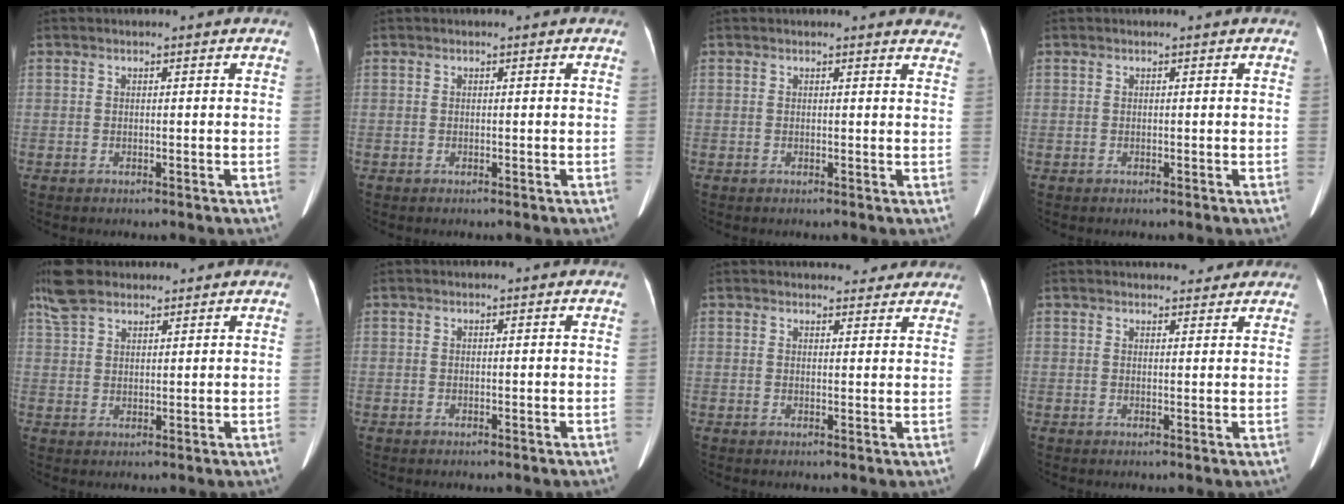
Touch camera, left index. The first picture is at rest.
{"total": 0.0}
{"total": 5.3, "force": [5.2, 1.0, 0.7], "torque": [0.014, -0.021, 0.023]}
{"total": 0.0}
{"total": 7.3, "force": [5.8, 2.7, 3.4], "torque": [-0.080, 0.025, 0.118]}
{"total": 0.0}
{"total": 7.6, "force": [7.0, 2.1, 2.1], "torque": [-0.010, 0.004, 0.073]}
{"total": 7.2, "force": [6.6, 1.9, 2.2], "torque": [-0.017, 0.010, 0.074]}